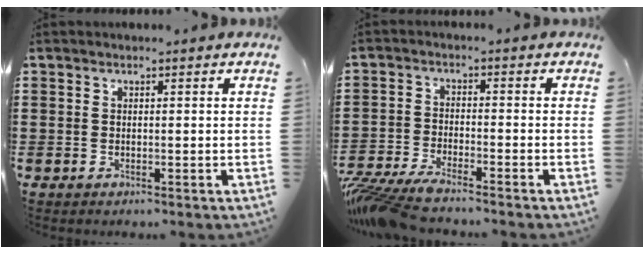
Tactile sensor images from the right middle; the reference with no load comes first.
{"total": 5.2, "force": [-4.9, 0.4, 1.8], "torque": [-0.055, -0.013, -0.101]}